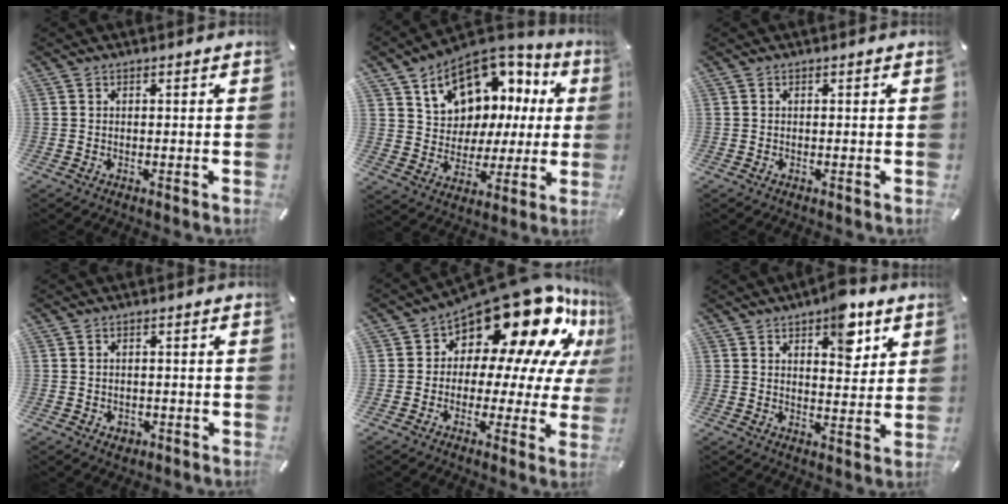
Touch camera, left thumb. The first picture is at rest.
{"total": 12.8, "force": [6.9, 9.6, 5.0], "torque": [-0.093, -0.045, 0.127]}
{"total": 0.0}
{"total": 1.9, "force": [-0.6, 1.6, 0.8], "torque": [-0.015, 0.004, -0.013]}
{"total": 21.1, "force": [13.5, 9.9, 12.8], "torque": [-0.188, -0.111, 0.230]}
{"total": 9.0, "force": [5.5, 4.5, 5.5], "torque": [-0.049, -0.032, 0.087]}